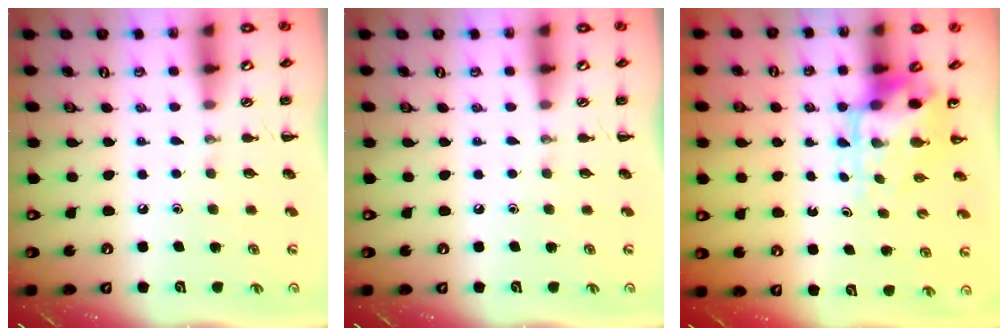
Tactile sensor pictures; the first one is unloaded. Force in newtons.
{"total": 0.0}
{"total": 5.5, "press": 5.3, "slide": 1.3}